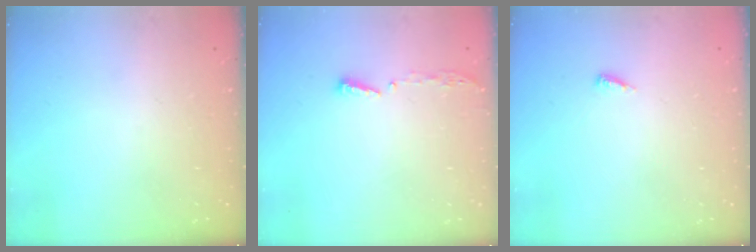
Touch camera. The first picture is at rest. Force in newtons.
{"total": 4.0, "press": 4.0, "slide": 0.4}
{"total": 3.8, "press": 3.8, "slide": 0.4}